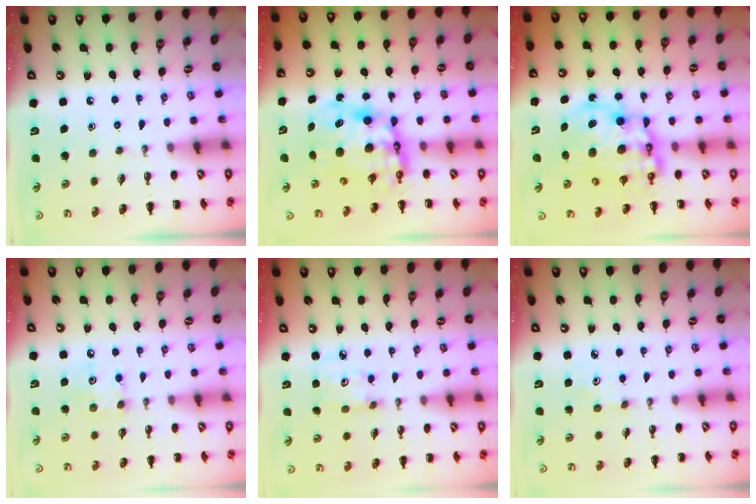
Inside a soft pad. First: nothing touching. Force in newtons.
{"total": 10.8, "press": 10.4, "slide": 2.9}
{"total": 12.7, "press": 12.2, "slide": 3.3}
{"total": 5.1, "press": 5.0, "slide": 0.8}
{"total": 2.8, "press": 2.8, "slide": 0.4}
{"total": 2.2, "press": 2.1, "slide": 0.7}